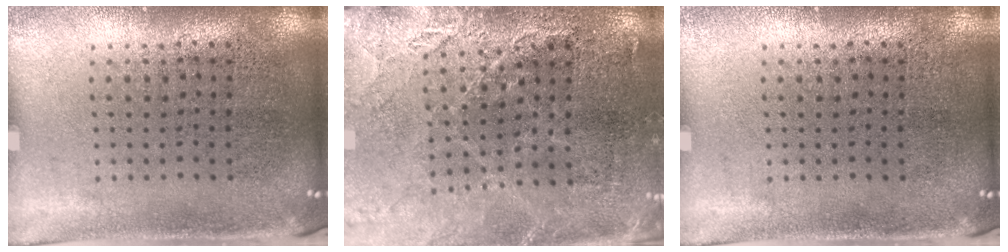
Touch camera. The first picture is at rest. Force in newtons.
{"total": 2.8, "press": 2.8, "slide": 0.3}
{"total": 0.0}